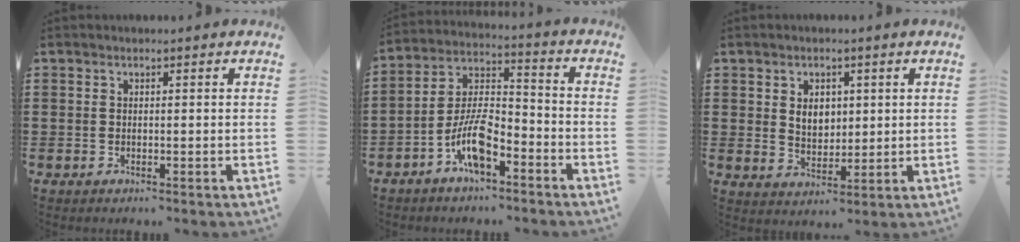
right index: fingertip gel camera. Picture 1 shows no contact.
{"total": 9.1, "force": [-5.0, 3.3, 6.8], "torque": [-0.150, 0.005, -0.096]}
{"total": 3.9, "force": [1.2, 2.9, 2.4], "torque": [-0.042, 0.003, 0.016]}